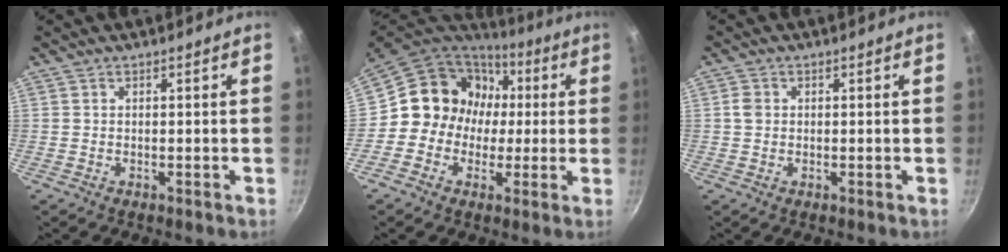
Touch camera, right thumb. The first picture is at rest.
{"total": 14.5, "force": [0.9, 13.1, 6.0], "torque": [-0.053, 0.037, -0.001]}
{"total": 1.9, "force": [0.1, 1.7, 0.9], "torque": [-0.012, 0.006, 0.000]}